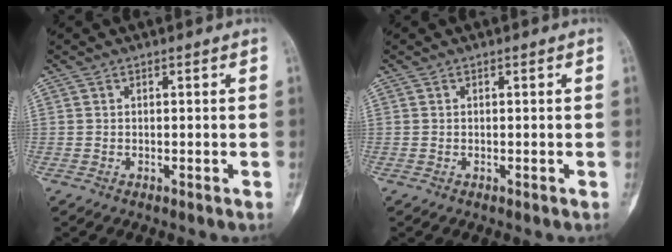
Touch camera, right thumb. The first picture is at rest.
{"total": 0.0}